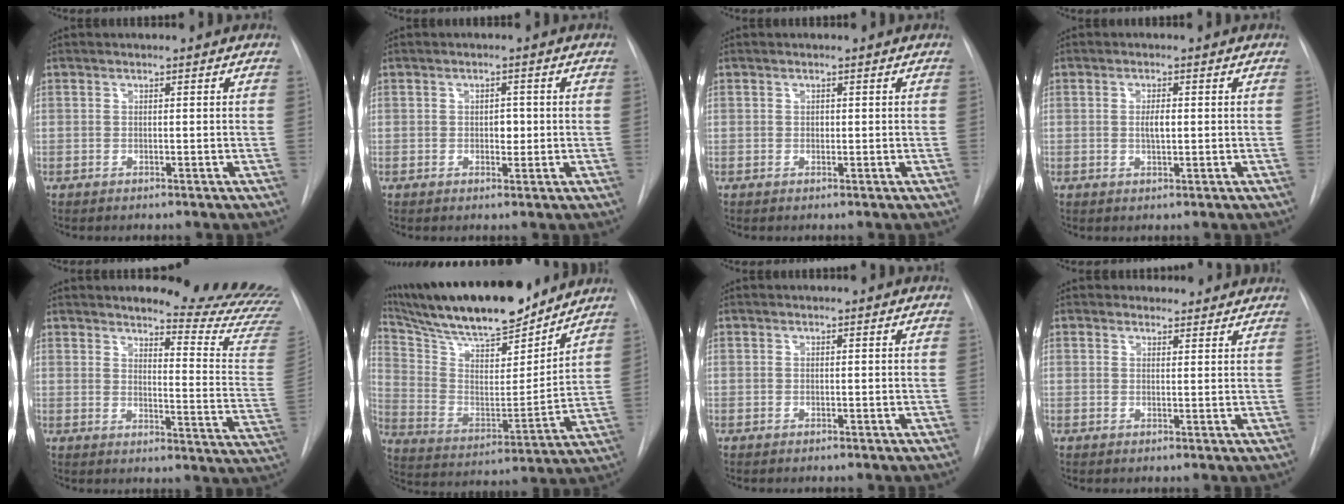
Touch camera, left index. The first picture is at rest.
{"total": 2.0, "force": [-0.5, 1.3, 1.4], "torque": [-0.018, -0.002, -0.005]}
{"total": 0.6, "force": [-0.4, 0.4, 0.2], "torque": [-0.001, -0.002, -0.005]}
{"total": 2.1, "force": [-0.3, 0.6, 2.0], "torque": [-0.037, -0.003, -0.003]}
{"total": 18.2, "force": [17.5, 0.6, 5.0], "torque": [-0.056, -0.161, 0.184]}
{"total": 22.9, "force": [19.9, 4.3, 10.4], "torque": [-0.193, -0.004, 0.324]}
{"total": 0.0}
{"total": 3.3, "force": [2.9, 1.5, -0.2], "torque": [0.010, 0.002, 0.026]}